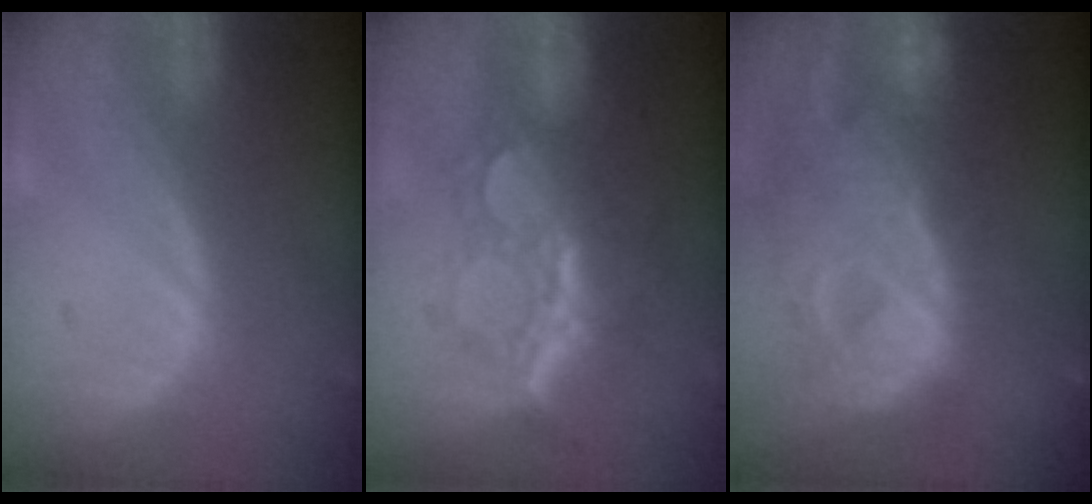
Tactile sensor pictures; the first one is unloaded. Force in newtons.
{"total": 9.1, "press": 7.7, "slide": 4.8}
{"total": 12.8, "press": 10.8, "slide": 6.8}